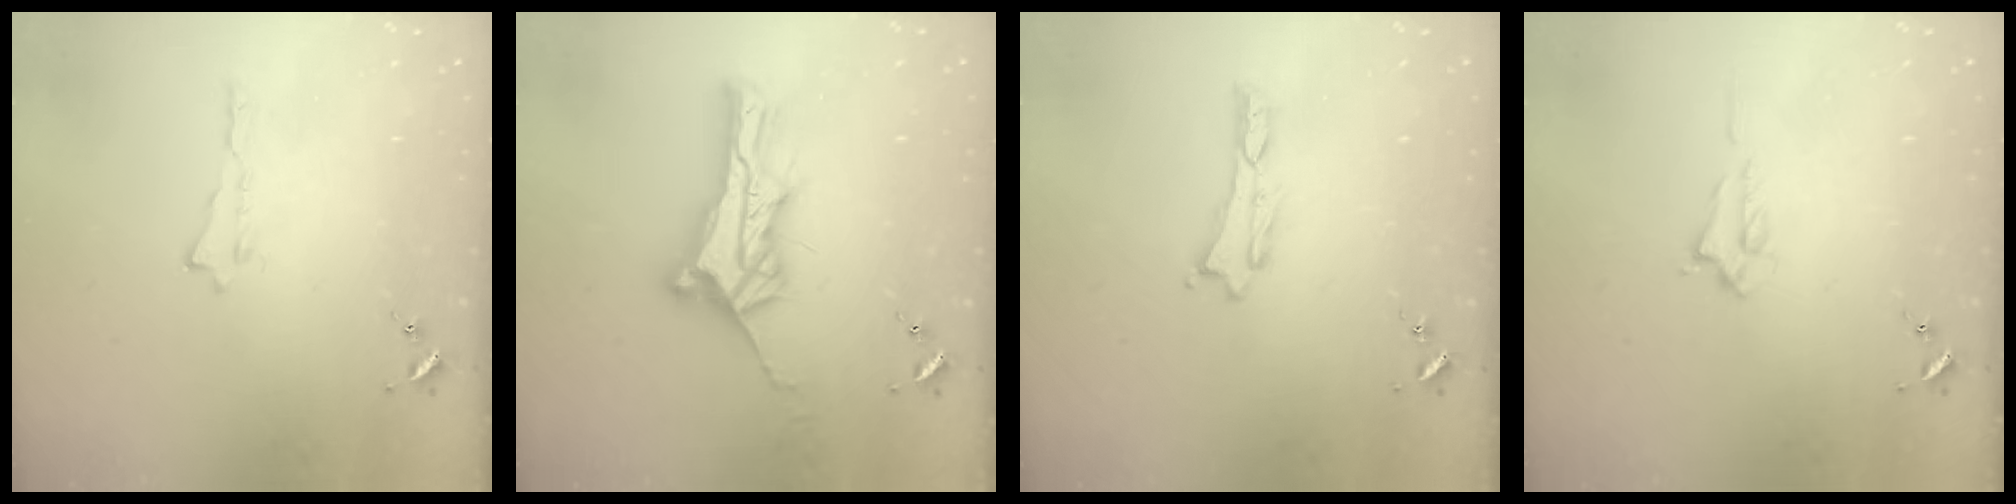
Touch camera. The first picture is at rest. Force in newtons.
{"total": 7.4, "press": 7.4, "slide": 0.6}
{"total": 0.0}
{"total": 0.7, "press": 0.6, "slide": 0.2}